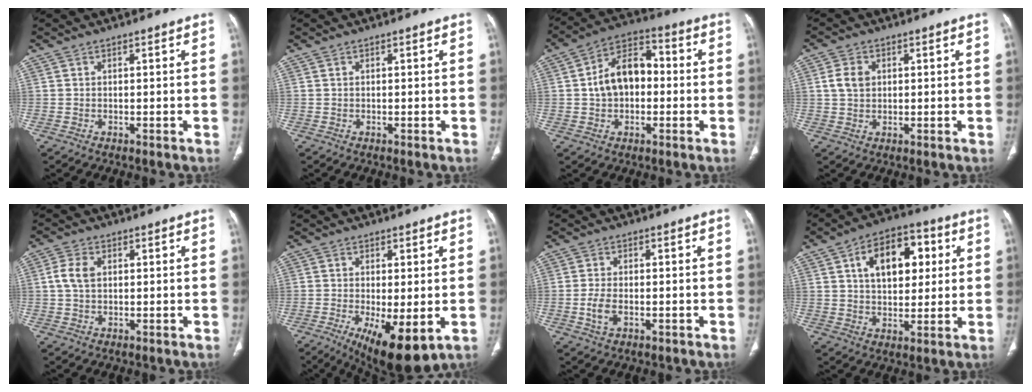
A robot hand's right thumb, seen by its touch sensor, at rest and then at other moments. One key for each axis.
{"total": 0.0}
{"total": 11.6, "fx": 0.1, "fy": 7.8, "fz": 8.5, "tx": -0.125, "ty": 0.033, "tz": -0.011}
{"total": 4.2, "fx": 0.9, "fy": 3.2, "fz": 2.6, "tx": -0.046, "ty": 0.002, "tz": 0.017}
{"total": 4.2, "fx": 0.7, "fy": 2.8, "fz": 3.1, "tx": -0.074, "ty": 0.008, "tz": 0.012}
{"total": 11.8, "fx": -3.9, "fy": 4.0, "fz": 10.4, "tx": -0.162, "ty": -0.022, "tz": -0.052}
{"total": 4.0, "fx": -1.0, "fy": 2.2, "fz": 3.2, "tx": -0.068, "ty": 0.004, "tz": -0.019}
{"total": 14.5, "fx": 3.4, "fy": 9.7, "fz": 10.3, "tx": -0.107, "ty": 0.014, "tz": 0.045}